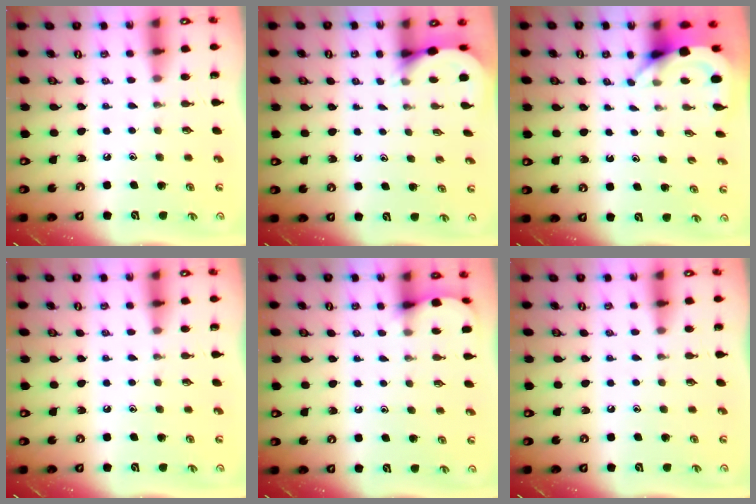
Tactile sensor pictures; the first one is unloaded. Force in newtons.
{"total": 3.0, "press": 3.0, "slide": 0.2}
{"total": 3.8, "press": 3.8, "slide": 0.2}
{"total": 0.0}
{"total": 4.1, "press": 4.1, "slide": 0.4}
{"total": 0.0}